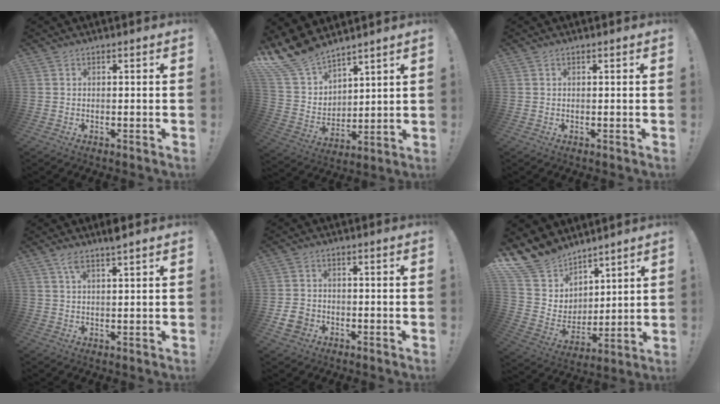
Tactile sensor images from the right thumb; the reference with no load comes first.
{"total": 13.8, "force": [11.9, 5.9, 3.7], "torque": [-0.101, -0.089, 0.232]}
{"total": 0.0}
{"total": 4.3, "force": [3.0, 0.3, 3.0], "torque": [-0.057, -0.011, 0.050]}
{"total": 5.4, "force": [-2.1, 4.4, 2.3], "torque": [-0.048, 0.009, -0.037]}
{"total": 13.0, "force": [10.4, 7.7, 1.9], "torque": [-0.064, -0.087, 0.210]}